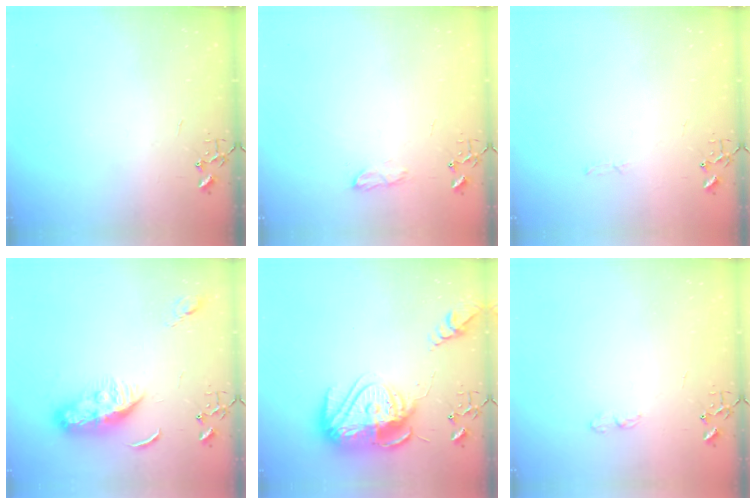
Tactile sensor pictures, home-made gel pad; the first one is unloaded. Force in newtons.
{"total": 7.9, "press": 7.8, "slide": 0.9}
{"total": 2.8, "press": 2.8, "slide": 0.4}
{"total": 10.3, "press": 10.2, "slide": 0.9}
{"total": 18.9, "press": 18.9, "slide": 1.6}
{"total": 4.4, "press": 4.3, "slide": 0.7}